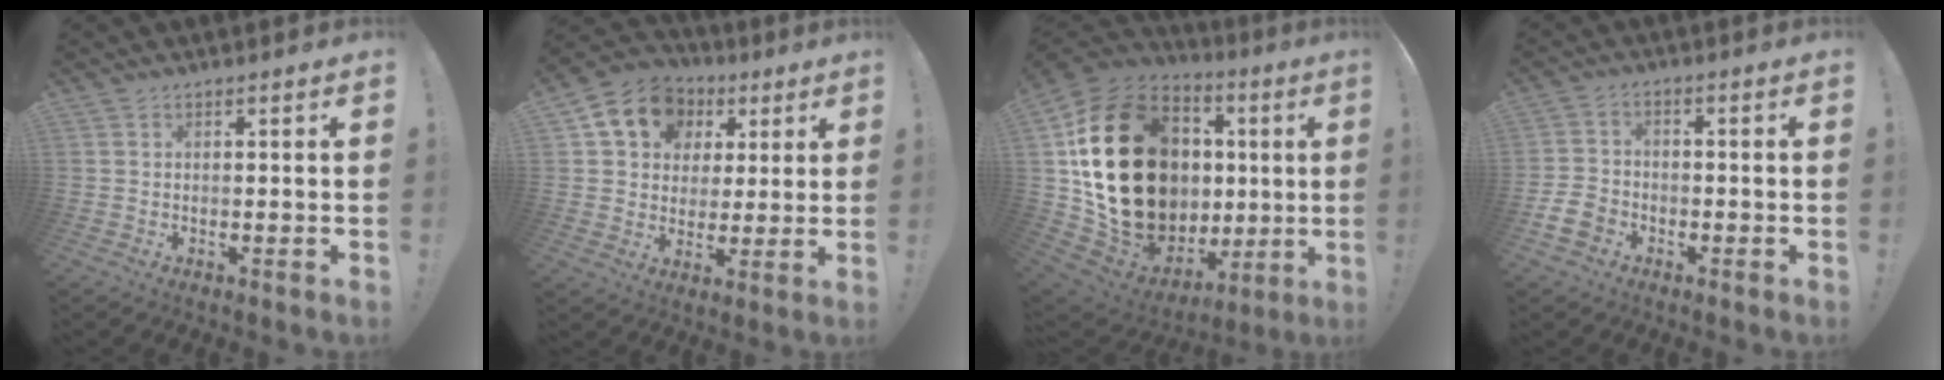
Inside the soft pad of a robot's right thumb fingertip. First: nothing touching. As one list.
[{"total": 13.8, "force": [5.5, 11.2, 5.9], "torque": [-0.083, -0.020, 0.110]}, {"total": 30.8, "force": [4.2, 21.8, 21.2], "torque": [-0.373, -0.034, 0.149]}, {"total": 7.5, "force": [-3.9, 5.5, 3.3], "torque": [-0.068, 0.020, -0.072]}]